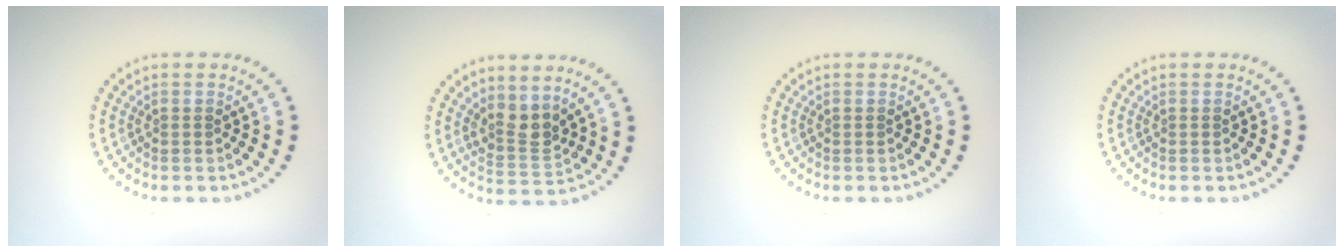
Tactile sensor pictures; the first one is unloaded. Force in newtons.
{"total": 2.7, "press": 2.1, "slide": 1.7}
{"total": 0.0}
{"total": 0.0}